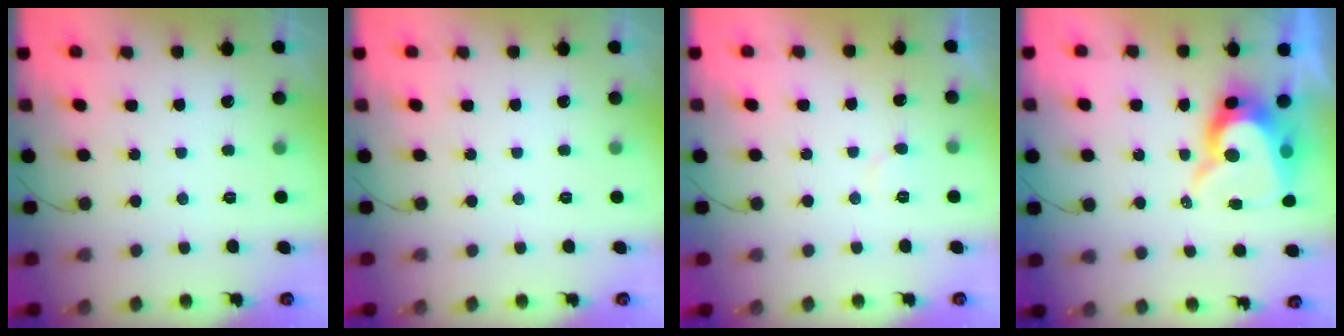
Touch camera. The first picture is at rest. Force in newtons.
{"total": 0.0}
{"total": 3.1, "press": 3.1, "slide": 0.3}
{"total": 11.3, "press": 11.2, "slide": 1.1}